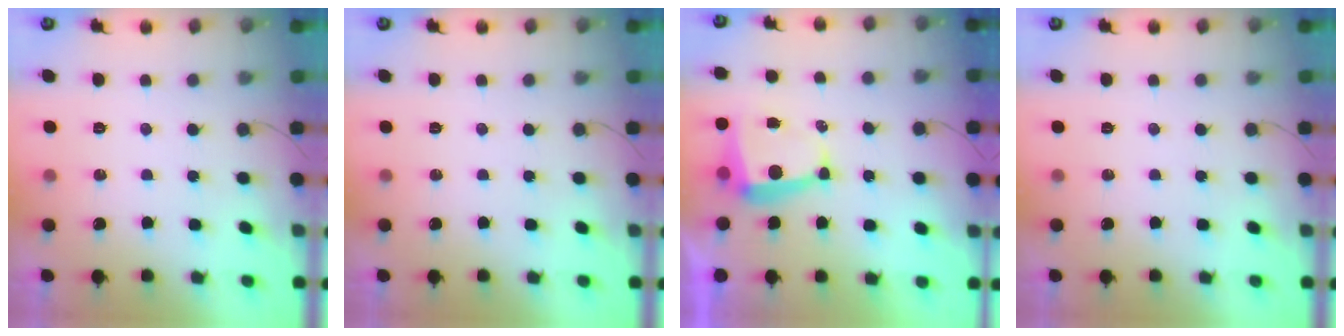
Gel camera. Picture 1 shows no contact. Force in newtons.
{"total": 0.0}
{"total": 6.2, "press": 6.2, "slide": 0.5}
{"total": 0.0}